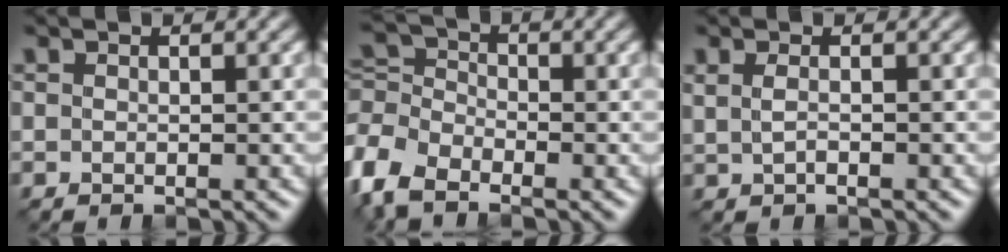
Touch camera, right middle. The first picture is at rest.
{"total": 5.2, "force": [-3.3, 2.9, 2.8], "torque": [-0.067, 0.009, -0.082]}
{"total": 0.9, "force": [0.1, 0.2, 0.9], "torque": [-0.027, 0.002, 0.004]}